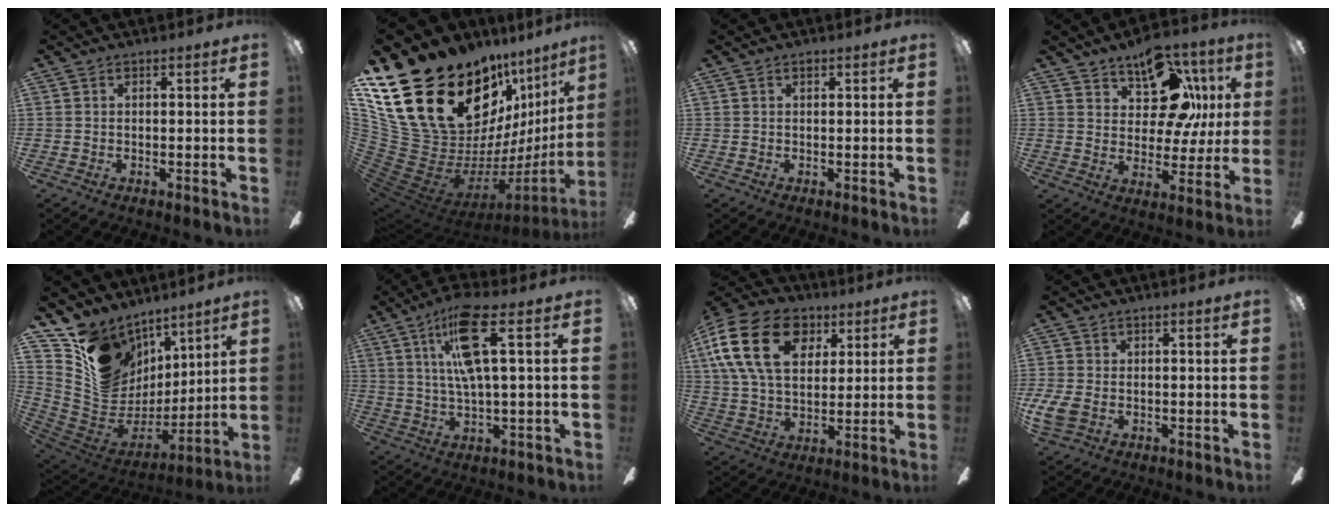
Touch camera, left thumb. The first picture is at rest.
{"total": 31.5, "force": [15.5, 16.8, 21.7], "torque": [-0.410, -0.149, 0.338]}
{"total": 0.6, "force": [0.4, 0.3, 0.3], "torque": [-0.006, 0.002, 0.006]}
{"total": 15.6, "force": [7.9, 9.2, 9.7], "torque": [-0.140, -0.028, 0.142]}
{"total": 15.1, "force": [9.0, 11.3, 4.5], "torque": [-0.100, -0.061, 0.180]}
{"total": 14.8, "force": [5.5, 3.9, 13.2], "torque": [-0.235, -0.001, 0.086]}
{"total": 20.3, "force": [8.2, 13.3, 12.9], "torque": [-0.252, -0.015, 0.142]}
{"total": 4.5, "force": [-0.6, 3.1, 3.3], "torque": [-0.083, -0.001, -0.013]}